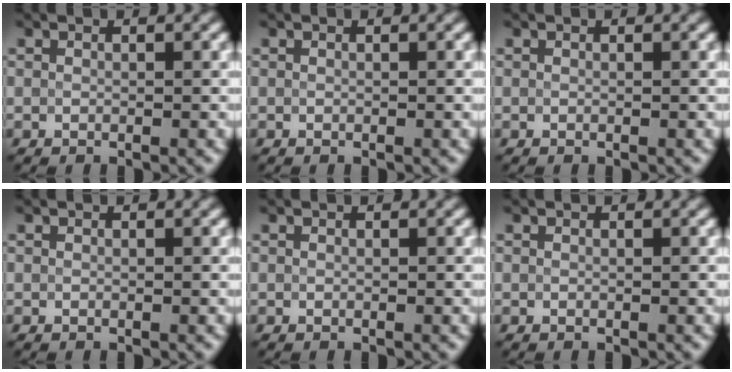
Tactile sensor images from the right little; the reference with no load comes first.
{"total": 0.0}
{"total": 0.0}
{"total": 0.0}
{"total": 0.0}
{"total": 0.0}